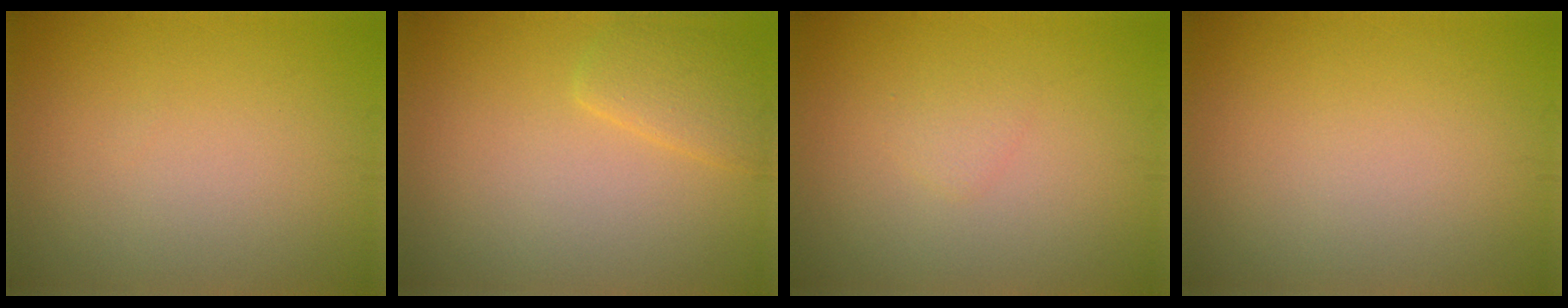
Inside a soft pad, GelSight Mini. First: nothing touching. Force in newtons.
{"total": 2.3, "press": 2.3, "slide": 0.2}
{"total": 1.0, "press": 1.0, "slide": 0.1}
{"total": 0.0}